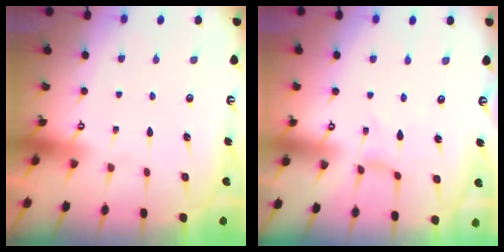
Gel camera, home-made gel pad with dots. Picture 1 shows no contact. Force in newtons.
{"total": 0.0}